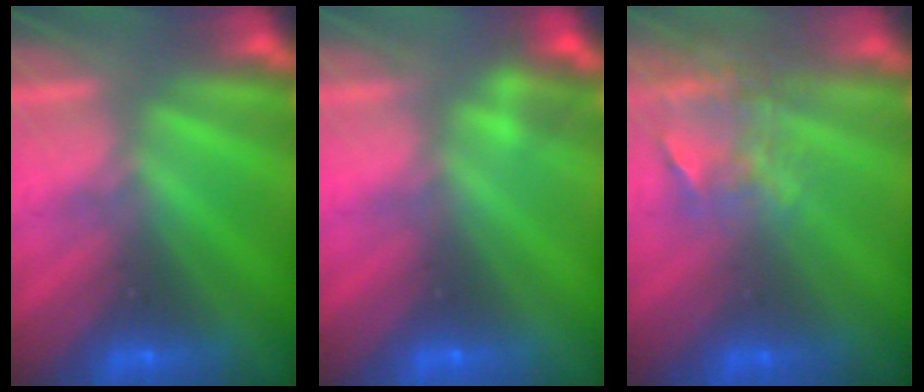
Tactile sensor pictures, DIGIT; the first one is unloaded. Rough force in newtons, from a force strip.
{"total": 2.2}
{"total": 4.4}